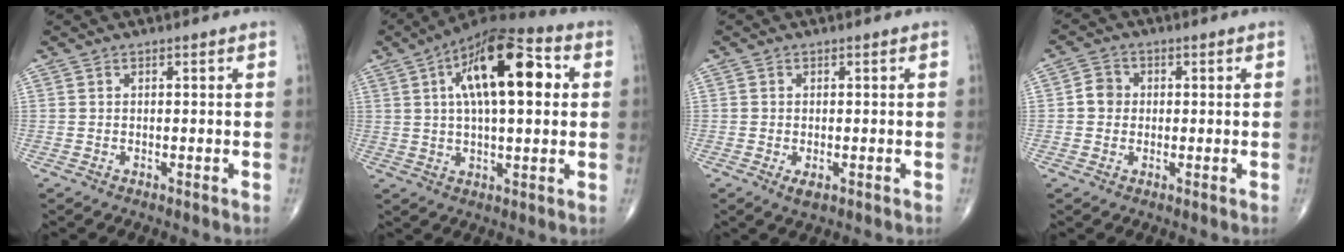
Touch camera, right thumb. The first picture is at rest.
{"total": 19.3, "force": [4.8, 7.9, 17.0], "torque": [-0.259, 0.019, 0.067]}
{"total": 1.9, "force": [-0.6, 1.0, 1.5], "torque": [-0.026, -0.003, -0.010]}
{"total": 3.4, "force": [0.0, 3.1, 1.3], "torque": [-0.008, 0.006, -0.006]}